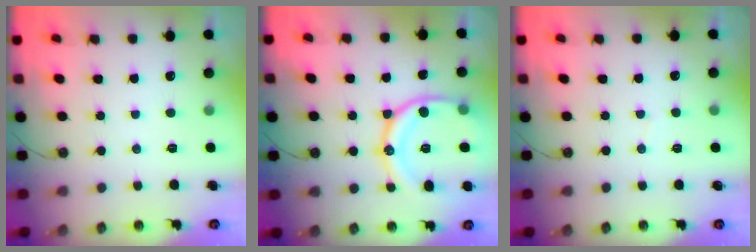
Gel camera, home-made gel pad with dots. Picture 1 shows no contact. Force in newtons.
{"total": 18.0, "press": 18.0, "slide": 1.7}
{"total": 2.6, "press": 2.6, "slide": 0.3}